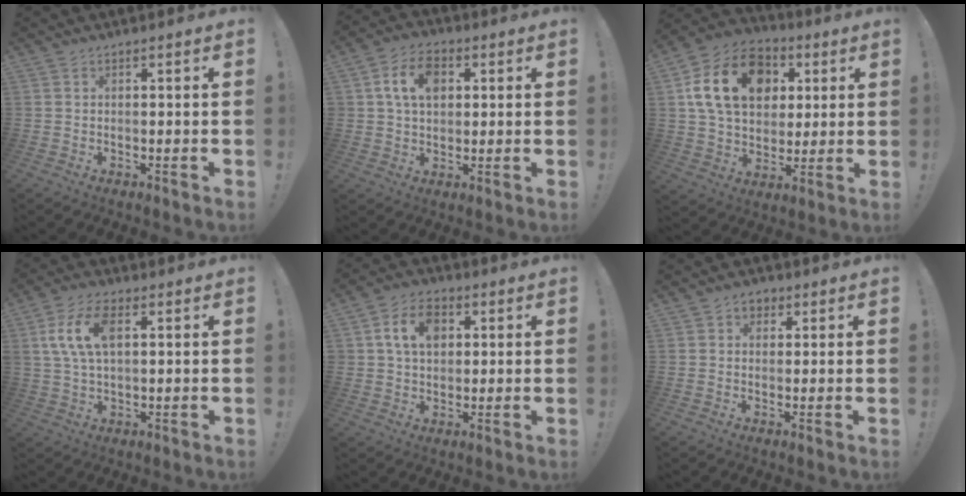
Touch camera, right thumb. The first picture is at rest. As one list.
[{"total": 10.1, "force": [2.9, 7.2, 6.5], "torque": [-0.107, 0.011, 0.055]}, {"total": 20.6, "force": [6.5, 15.0, 12.6], "torque": [-0.205, -0.010, 0.121]}, {"total": 10.8, "force": [2.9, 5.8, 8.6], "torque": [-0.172, 0.004, 0.051]}, {"total": 9.9, "force": [2.9, 7.4, 6.0], "torque": [-0.093, 0.007, 0.054]}, {"total": 3.4, "force": [1.2, 2.8, 1.6], "torque": [-0.014, -0.002, 0.019]}]